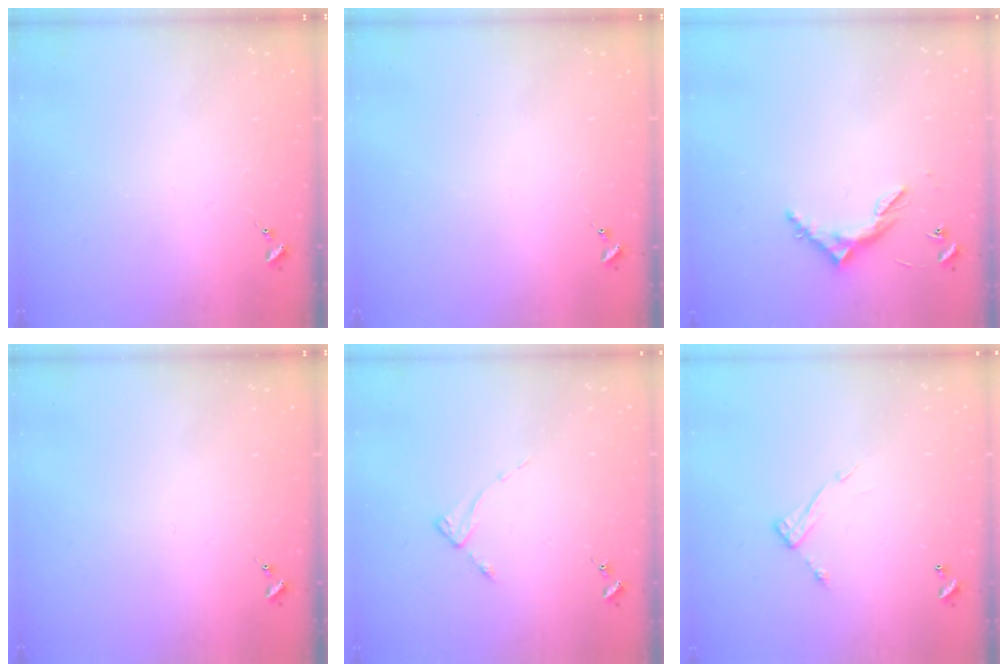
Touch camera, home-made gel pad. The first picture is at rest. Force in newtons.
{"total": 0.0}
{"total": 6.1, "press": 6.1, "slide": 0.4}
{"total": 0.0}
{"total": 2.2, "press": 2.2, "slide": 0.4}
{"total": 7.5, "press": 7.5, "slide": 0.2}